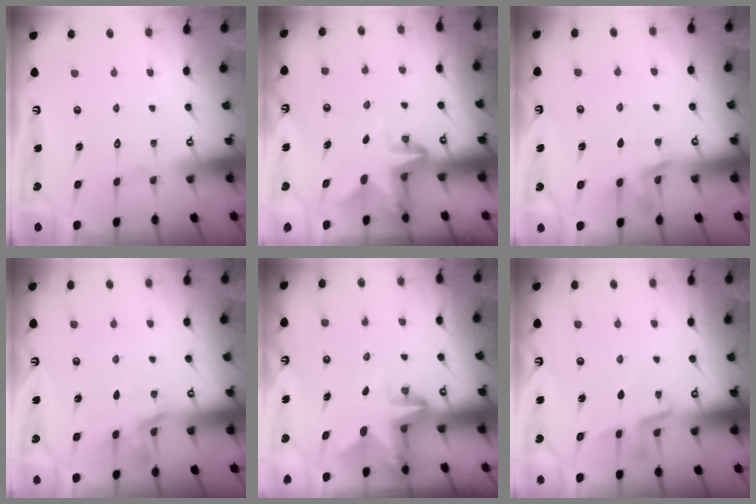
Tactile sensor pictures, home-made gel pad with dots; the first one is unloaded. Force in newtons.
{"total": 2.8, "press": 2.8, "slide": 0.6}
{"total": 1.6, "press": 1.5, "slide": 0.6}
{"total": 1.6, "press": 1.5, "slide": 0.6}
{"total": 2.5, "press": 2.4, "slide": 0.4}
{"total": 5.6, "press": 5.5, "slide": 1.2}